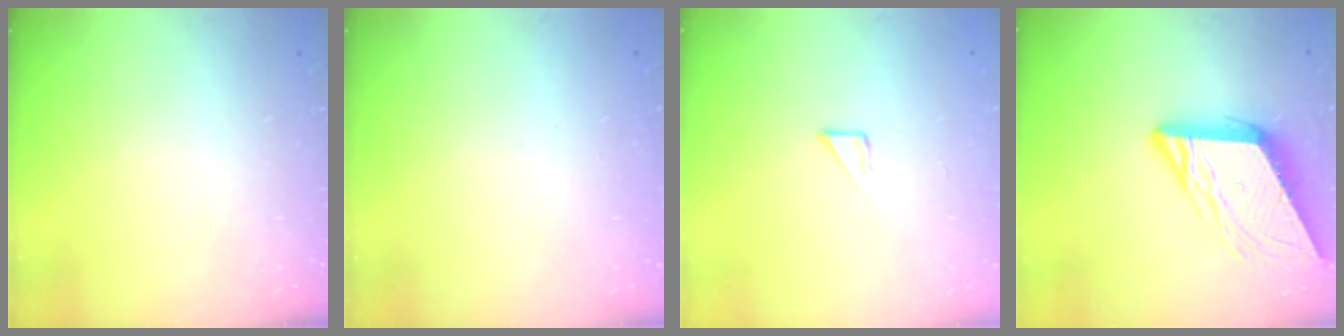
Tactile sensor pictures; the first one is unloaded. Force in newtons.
{"total": 2.7, "press": 2.7, "slide": 0.3}
{"total": 2.1, "press": 2.1, "slide": 0.1}
{"total": 11.6, "press": 11.2, "slide": 2.9}